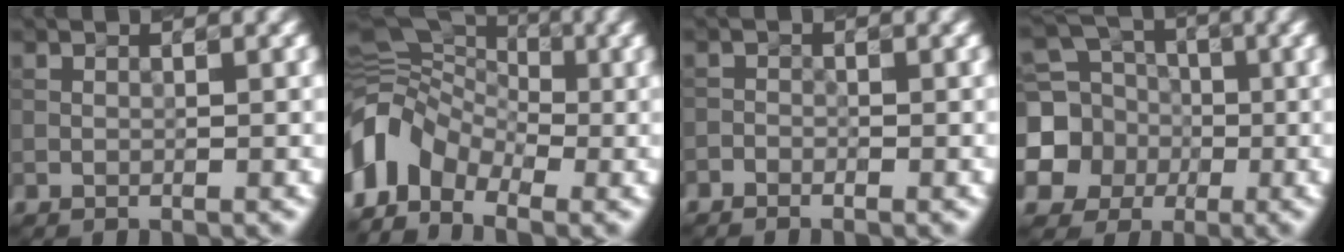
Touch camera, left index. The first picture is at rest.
{"total": 7.0, "force": [-3.2, 4.7, 4.1], "torque": [-0.075, 0.008, -0.082]}
{"total": 0.9, "force": [-0.8, 0.4, 0.1], "torque": [0.003, 0.000, -0.019]}
{"total": 8.7, "force": [-1.0, 8.1, 3.0], "torque": [-0.084, 0.000, -0.049]}